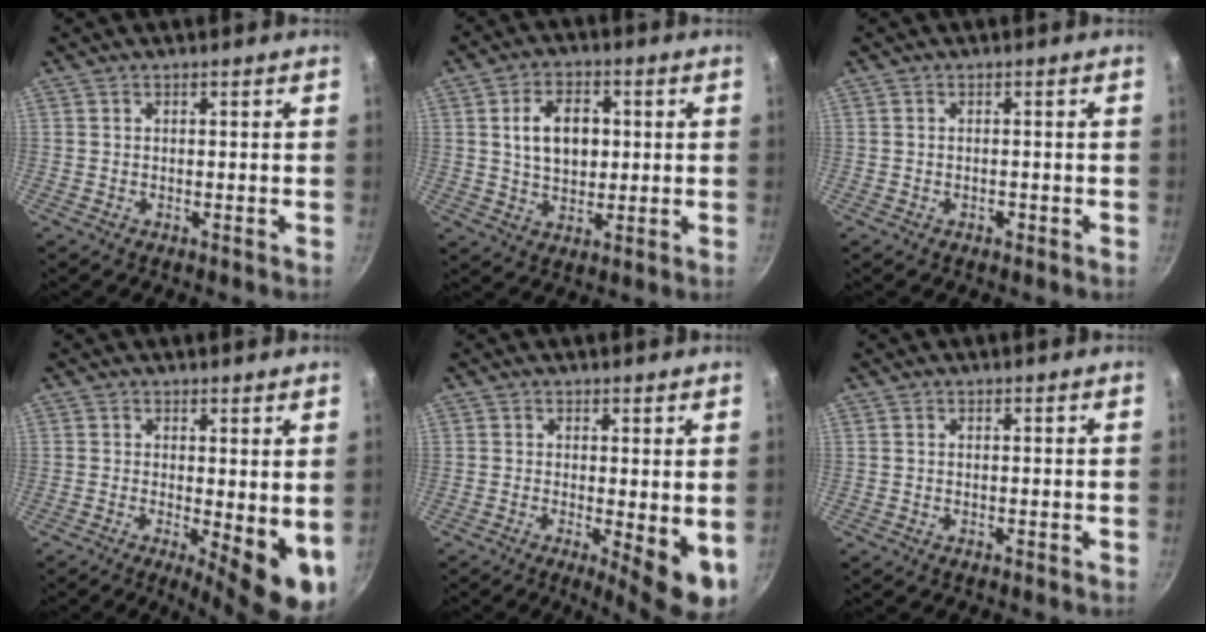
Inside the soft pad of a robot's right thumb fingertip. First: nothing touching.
{"total": 9.8, "force": [1.6, 6.6, 7.1], "torque": [-0.098, 0.002, 0.027]}
{"total": 1.0, "force": [-0.5, 0.6, 0.6], "torque": [-0.009, 0.003, -0.007]}
{"total": 9.5, "force": [-0.8, 3.2, 8.9], "torque": [-0.103, -0.013, -0.005]}
{"total": 8.0, "force": [-0.8, 2.4, 7.5], "torque": [-0.091, -0.012, -0.005]}
{"total": 0.0}